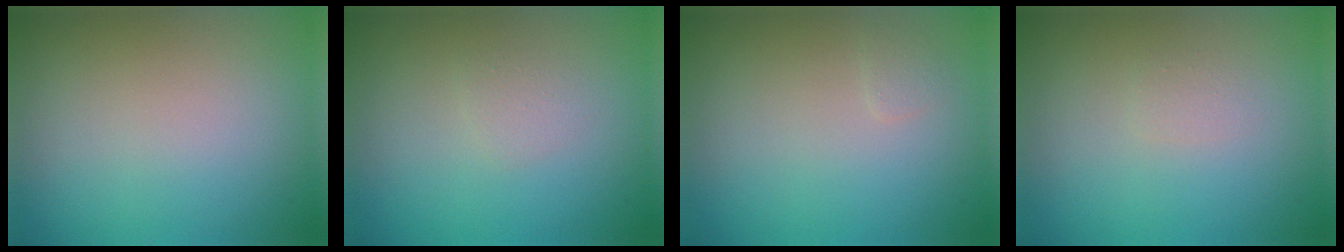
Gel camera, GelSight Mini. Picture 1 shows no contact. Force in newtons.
{"total": 0.9, "press": 0.9, "slide": 0.1}
{"total": 0.6, "press": 0.6, "slide": 0.0}
{"total": 0.7, "press": 0.7, "slide": 0.1}